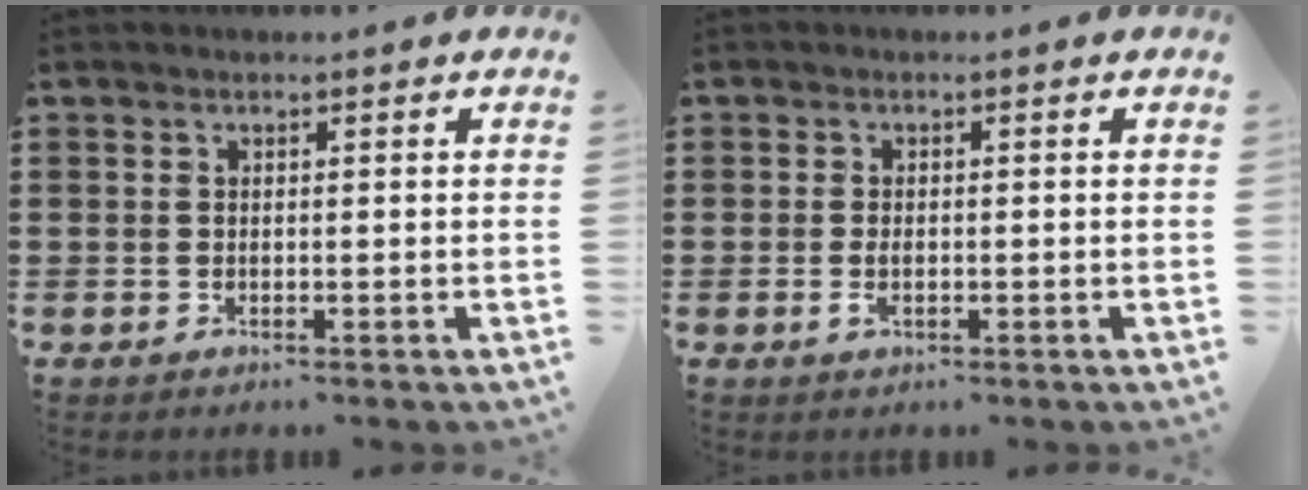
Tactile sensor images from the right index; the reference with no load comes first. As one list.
[{"total": 1.6, "force": [-0.3, 0.7, 1.4], "torque": [-0.036, -0.006, -0.007]}]